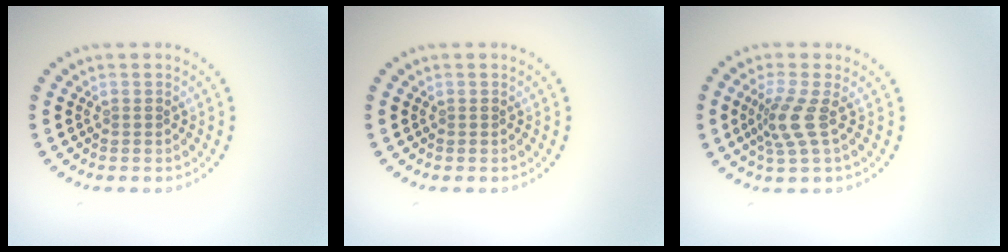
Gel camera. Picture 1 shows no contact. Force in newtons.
{"total": 0.0}
{"total": 2.8, "press": 2.0, "slide": 2.0}